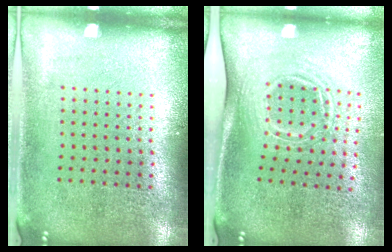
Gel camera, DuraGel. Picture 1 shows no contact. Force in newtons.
{"total": 1.7, "press": 1.1, "slide": 1.2}